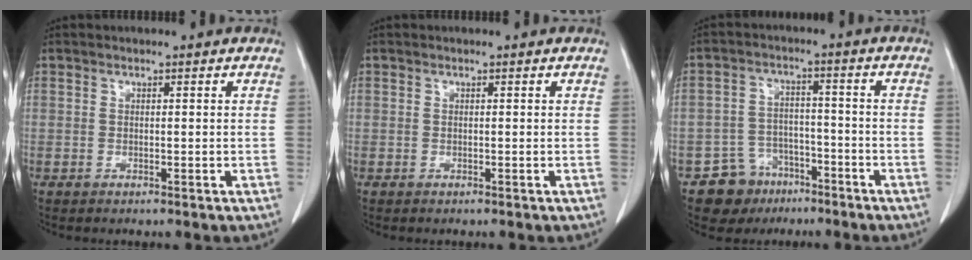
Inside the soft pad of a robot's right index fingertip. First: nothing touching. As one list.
[{"total": 0.0}, {"total": 6.8, "force": [-4.3, 5.2, 0.6], "torque": [-0.002, 0.012, -0.063]}]